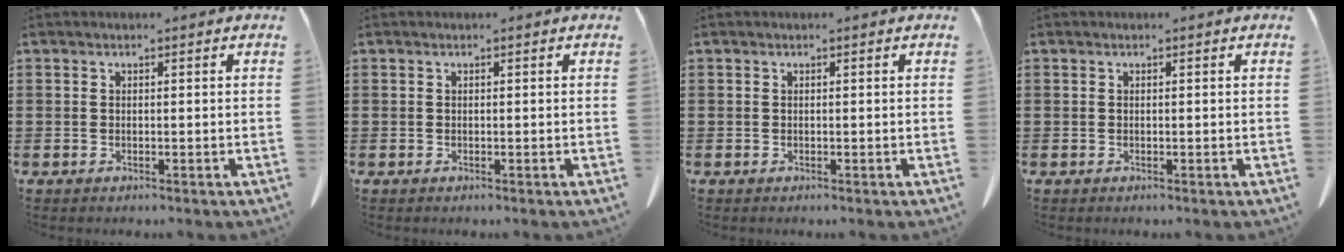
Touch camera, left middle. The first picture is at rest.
{"total": 0.0}
{"total": 0.0}
{"total": 0.0}